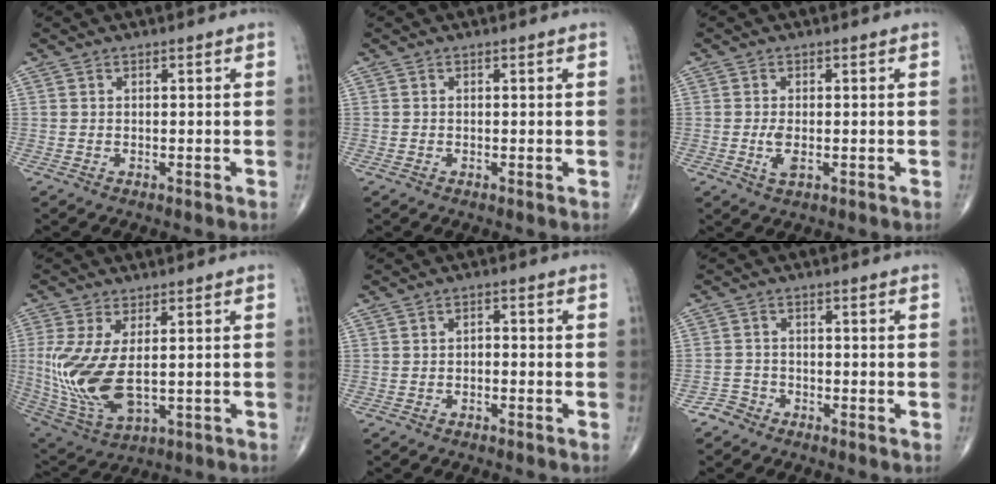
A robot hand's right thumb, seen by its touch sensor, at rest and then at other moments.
{"total": 0.6, "force": [-0.1, 0.3, 0.5], "torque": [-0.009, -0.003, -0.004]}
{"total": 2.8, "force": [-0.6, 1.2, 2.5], "torque": [-0.055, -0.006, -0.011]}
{"total": 14.2, "force": [0.1, 6.9, 12.4], "torque": [-0.274, -0.018, 0.021]}
{"total": 1.4, "force": [-0.6, 0.9, 0.8], "torque": [-0.007, 0.010, -0.015]}
{"total": 2.3, "force": [-1.7, 1.5, -0.2], "torque": [0.010, 0.004, -0.040]}